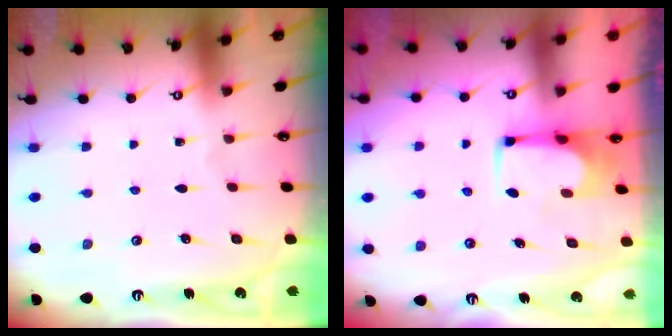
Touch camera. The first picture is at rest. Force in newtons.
{"total": 5.3, "press": 5.3, "slide": 0.5}